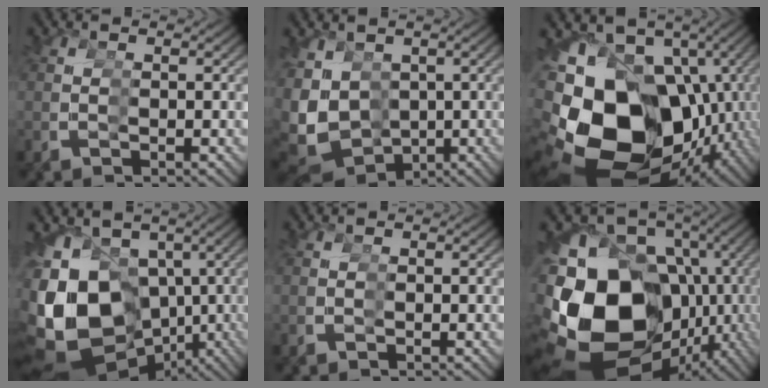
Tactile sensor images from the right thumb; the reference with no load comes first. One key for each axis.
{"total": 9.6, "fx": 0.2, "fy": 8.1, "fz": 5.1, "tx": -0.135, "ty": -0.017, "tz": 0.008}
{"total": 22.4, "fx": -3.6, "fy": 15.7, "fz": 15.6, "tx": -0.294, "ty": -0.043, "tz": -0.035}
{"total": 17.4, "fx": -0.2, "fy": 13.4, "fz": 11.1, "tx": -0.229, "ty": -0.035, "tz": 0.006}
{"total": 0.0}
{"total": 20.6, "fx": -3.5, "fy": 13.8, "fz": 14.9, "tx": -0.287, "ty": -0.053, "tz": -0.026}